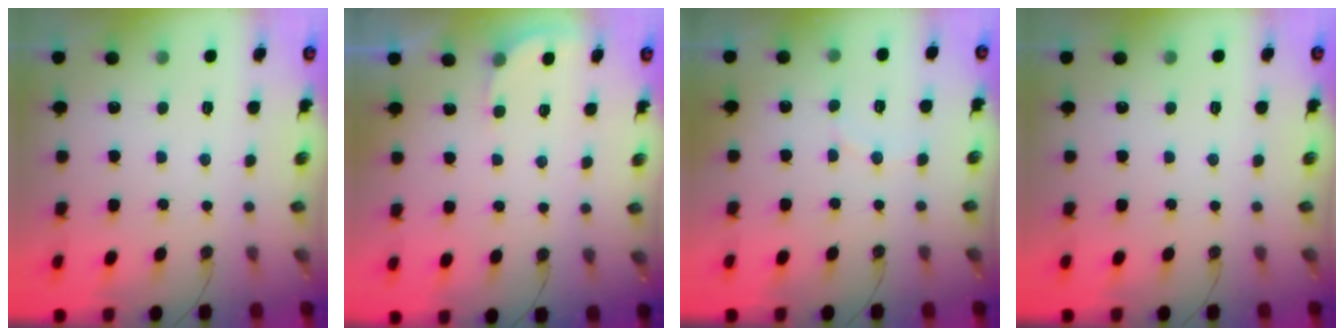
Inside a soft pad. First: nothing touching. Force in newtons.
{"total": 2.6, "press": 2.6, "slide": 0.1}
{"total": 3.9, "press": 3.7, "slide": 1.0}
{"total": 0.0}